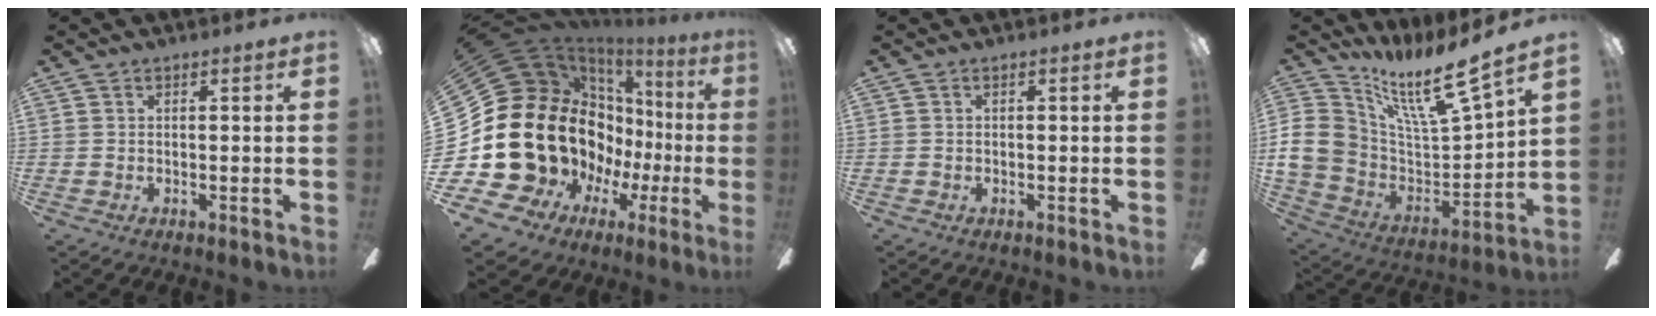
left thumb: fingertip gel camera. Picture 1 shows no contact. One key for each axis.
{"total": 25.7, "fx": -0.7, "fy": 19.7, "fz": 16.4, "tx": -0.371, "ty": -0.042, "tz": 0.052}
{"total": 0.0}
{"total": 15.8, "fx": 10.7, "fy": 5.7, "fz": 10.1, "tx": -0.192, "ty": -0.078, "tz": 0.178}